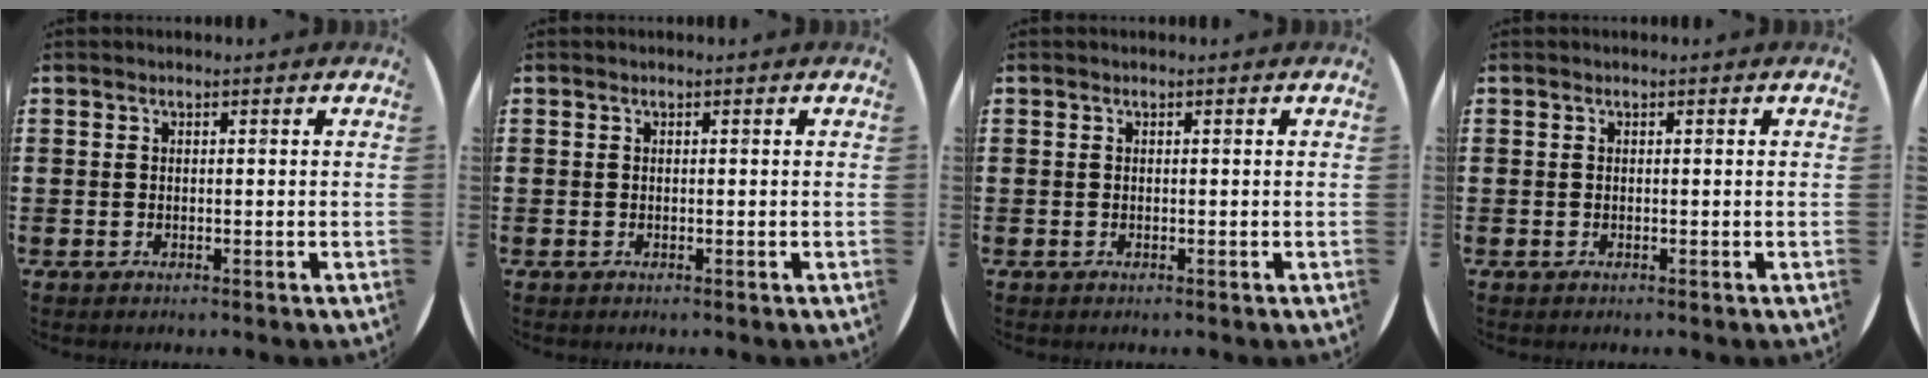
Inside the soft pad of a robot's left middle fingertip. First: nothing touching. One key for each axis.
{"total": 0.0}
{"total": 0.0}
{"total": 0.0}